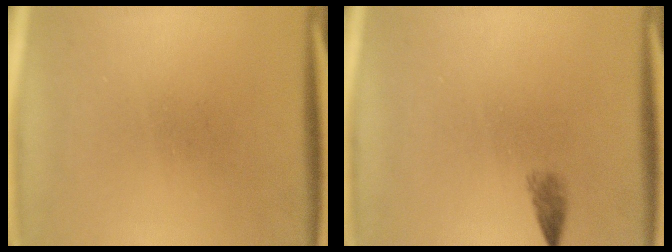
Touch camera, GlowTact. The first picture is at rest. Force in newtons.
{"total": 1.3}